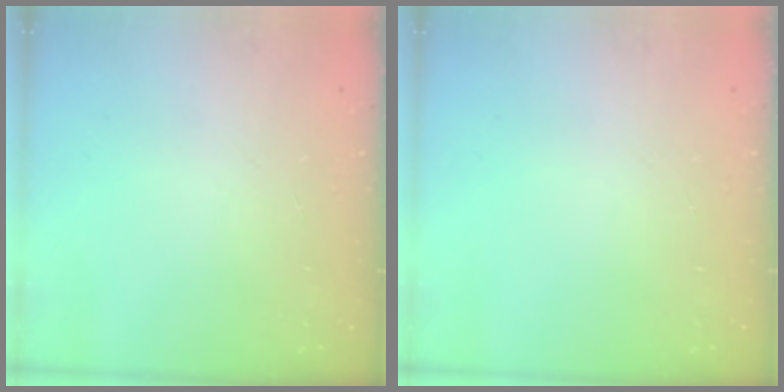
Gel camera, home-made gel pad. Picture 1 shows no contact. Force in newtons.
{"total": 0.0}